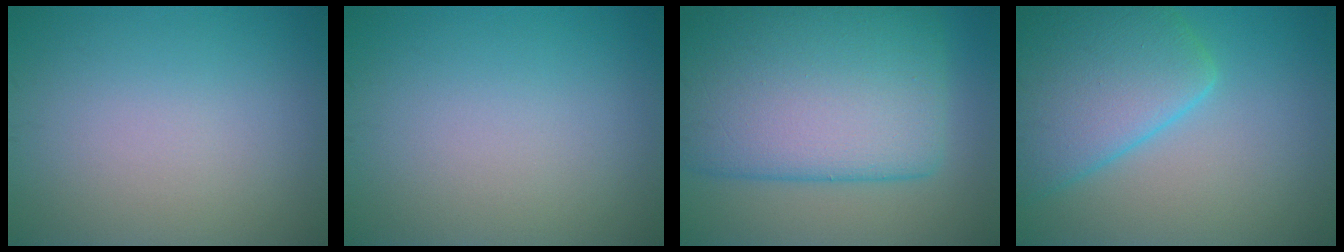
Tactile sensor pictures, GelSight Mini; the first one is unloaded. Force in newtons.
{"total": 0.0}
{"total": 14.8, "press": 14.8, "slide": 0.4}
{"total": 8.4, "press": 8.3, "slide": 0.6}